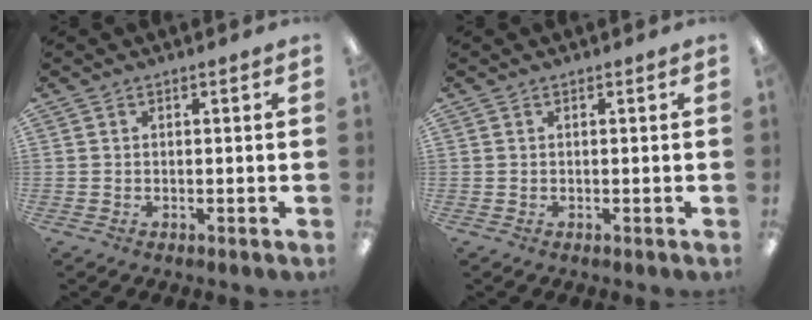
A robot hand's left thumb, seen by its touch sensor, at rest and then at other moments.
{"total": 0.0}